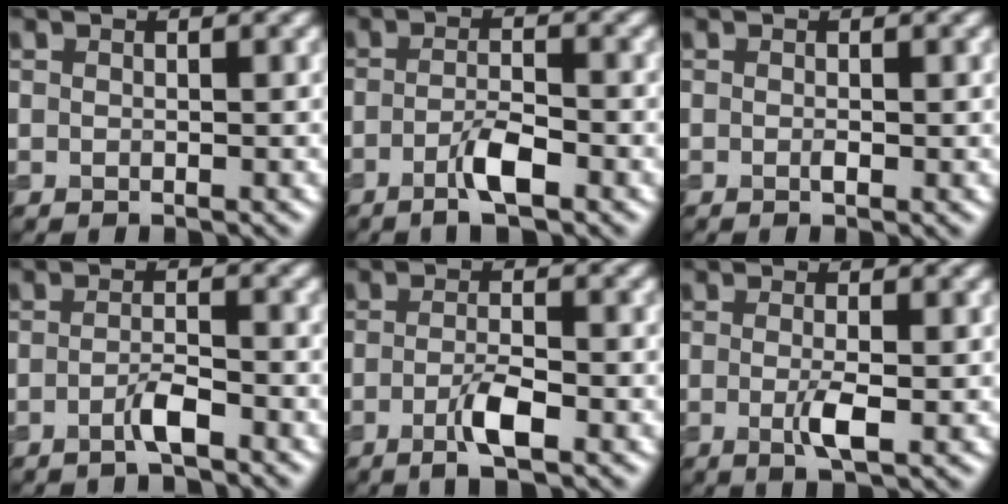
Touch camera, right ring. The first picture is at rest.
{"total": 3.2, "force": [-1.6, 0.6, 2.7], "torque": [-0.051, 0.004, -0.035]}
{"total": 0.7, "force": [-0.2, 0.1, 0.7], "torque": [-0.013, -0.003, -0.004]}
{"total": 2.1, "force": [-1.3, 0.3, 1.6], "torque": [-0.030, 0.006, -0.029]}
{"total": 3.4, "force": [-1.4, 0.8, 3.0], "torque": [-0.059, 0.001, -0.030]}
{"total": 2.8, "force": [-0.5, 0.6, 2.7], "torque": [-0.055, -0.008, -0.010]}